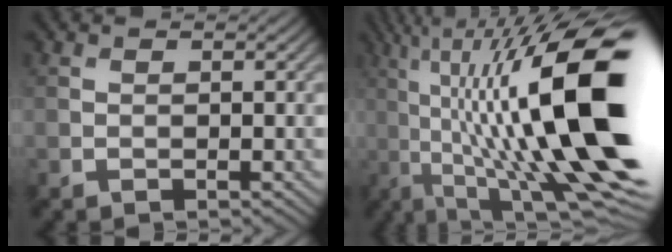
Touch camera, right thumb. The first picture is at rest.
{"total": 20.4, "force": [1.2, 5.5, 19.5], "torque": [-0.311, 0.031, 0.030]}